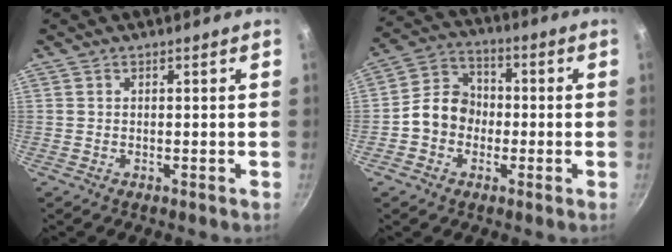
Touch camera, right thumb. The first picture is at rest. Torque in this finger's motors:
{"motor_torque": [0.22, 0.70, 0.66, -0.53, 0.04]}